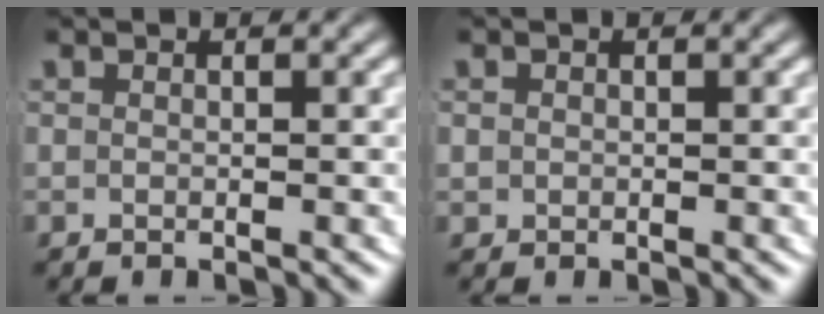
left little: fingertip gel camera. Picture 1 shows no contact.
{"total": 1.0, "force": [0.1, 1.0, 0.3], "torque": [-0.014, -0.006, 0.006]}